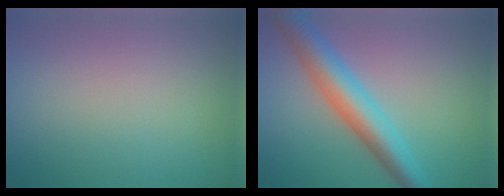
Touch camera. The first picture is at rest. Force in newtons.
{"total": 6.3, "press": 6.3, "slide": 0.1}